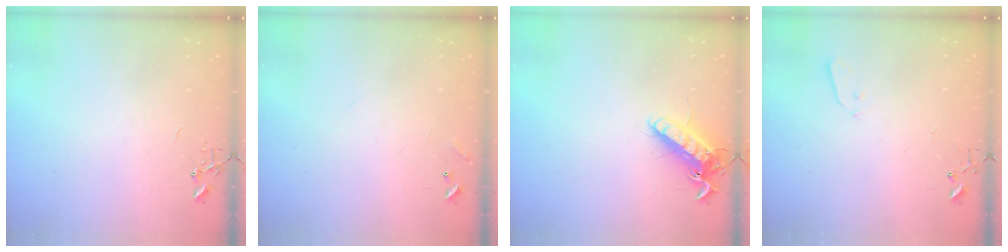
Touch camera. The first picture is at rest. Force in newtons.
{"total": 6.9, "press": 6.9, "slide": 0.4}
{"total": 13.3, "press": 13.2, "slide": 1.8}
{"total": 2.9, "press": 2.8, "slide": 0.8}